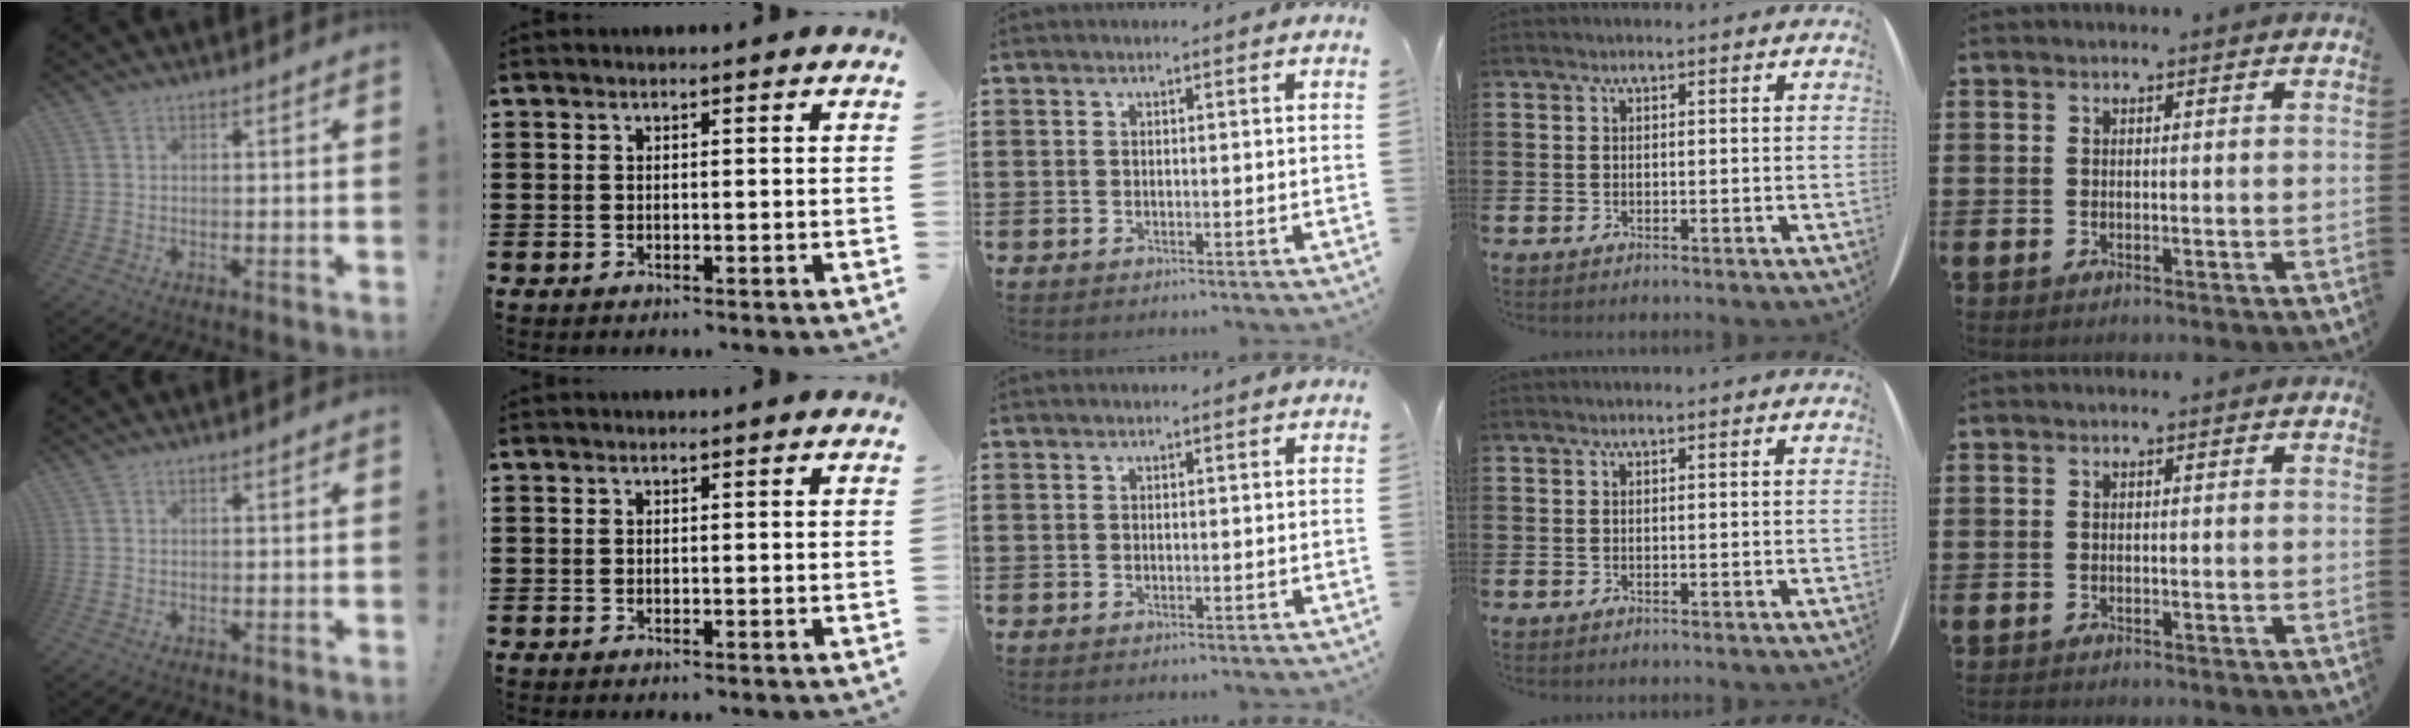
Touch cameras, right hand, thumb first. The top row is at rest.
{}